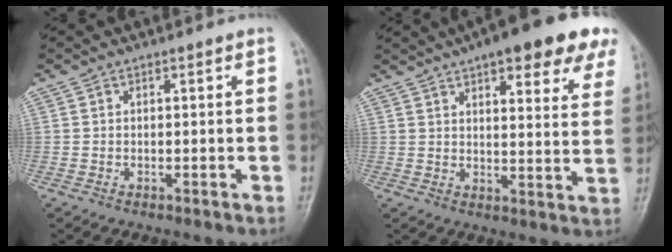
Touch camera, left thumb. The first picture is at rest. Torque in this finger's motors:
{"motor_torque": [2.74, 1.39, 1.65, -1.13, 0.05]}